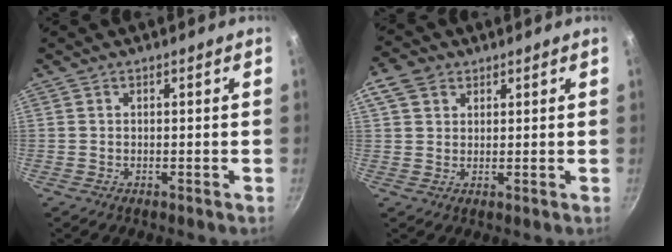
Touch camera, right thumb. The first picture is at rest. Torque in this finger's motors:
{"motor_torque": [0.29, 0.31, 0.12, -0.01, 0.17]}